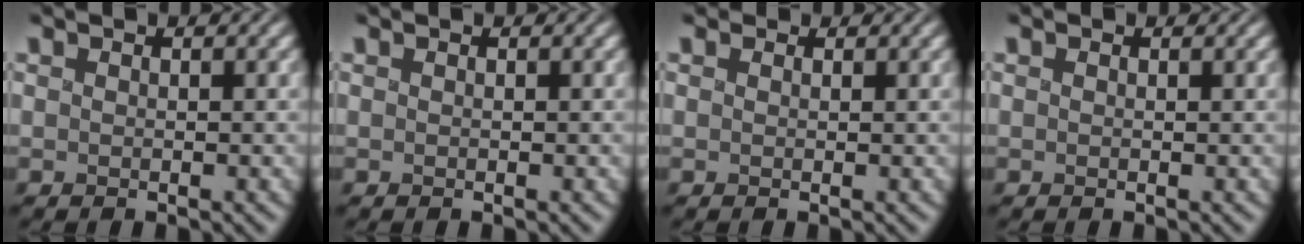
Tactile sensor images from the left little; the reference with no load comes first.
{"total": 0.0}
{"total": 1.1, "force": [0.8, 0.7, 0.3], "torque": [-0.007, -0.003, 0.017]}
{"total": 0.5, "force": [0.3, 0.4, 0.2], "torque": [-0.005, 0.000, 0.005]}